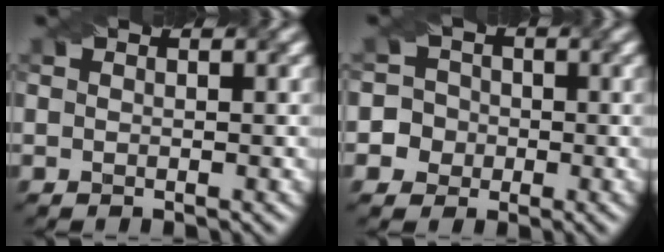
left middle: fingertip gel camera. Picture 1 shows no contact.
{"total": 5.2, "force": [-1.4, 5.0, 0.8], "torque": [0.000, 0.020, -0.049]}